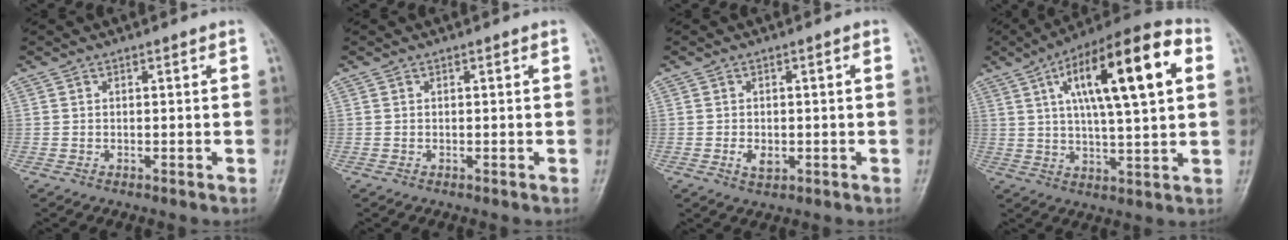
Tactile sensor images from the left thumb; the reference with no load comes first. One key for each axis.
{"total": 0.0}
{"total": 3.1, "fx": -0.9, "fy": 1.8, "fz": 2.4, "tx": -0.040, "ty": 0.006, "tz": -0.011}
{"total": 21.0, "fx": 6.3, "fy": 6.3, "fz": 19.0, "tx": -0.293, "ty": 0.015, "tz": 0.092}